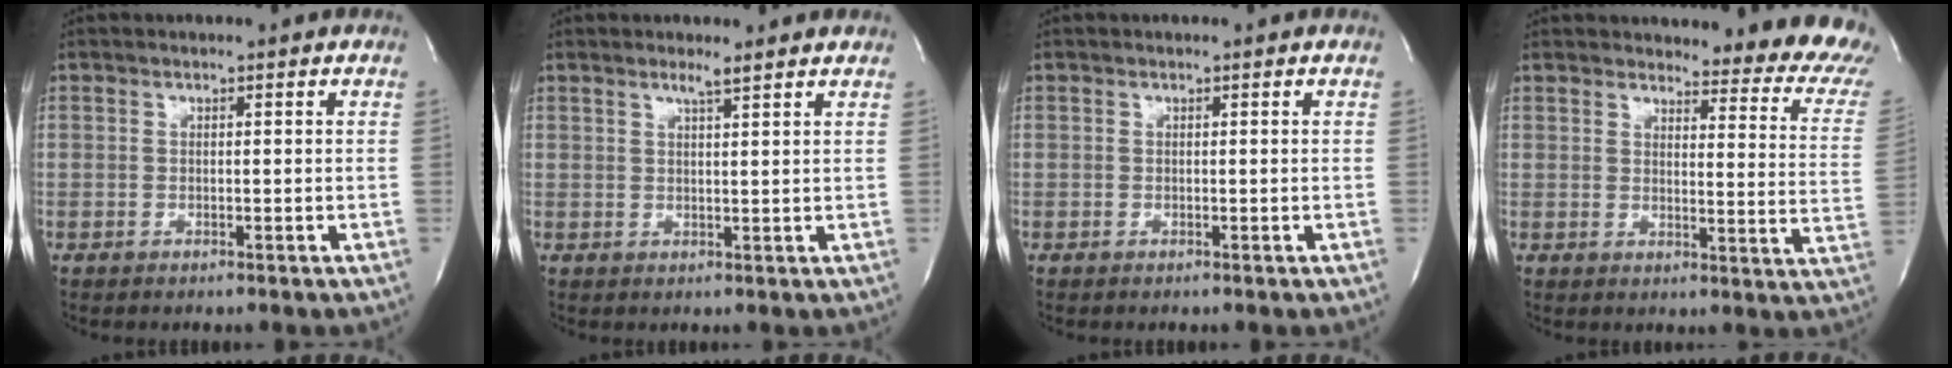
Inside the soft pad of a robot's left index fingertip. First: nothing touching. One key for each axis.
{"total": 2.4, "fx": 2.1, "fy": 0.0, "fz": 1.2, "tx": -0.024, "ty": 0.008, "tz": 0.034}
{"total": 0.0}
{"total": 16.1, "fx": 15.1, "fy": 2.7, "fz": 4.9, "tx": -0.031, "ty": -0.086, "tz": 0.147}